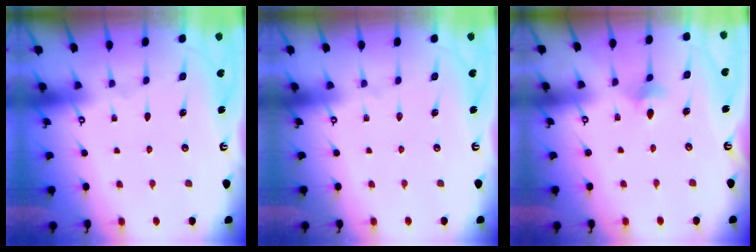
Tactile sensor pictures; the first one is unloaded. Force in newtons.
{"total": 0.0}
{"total": 3.3, "press": 3.3, "slide": 0.8}